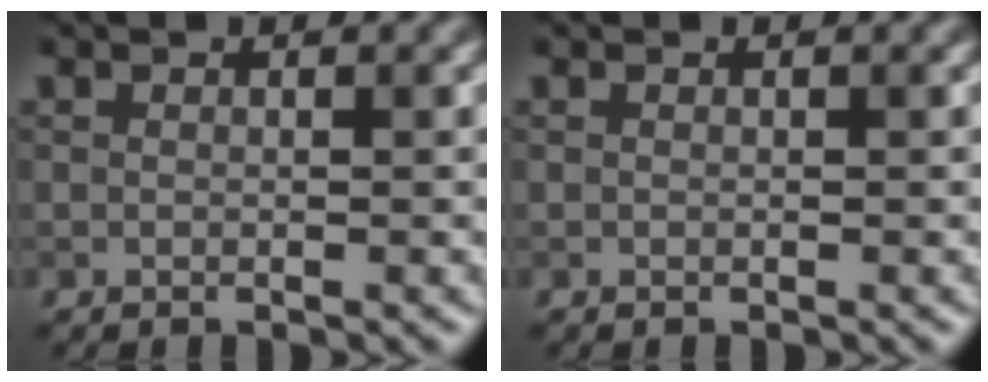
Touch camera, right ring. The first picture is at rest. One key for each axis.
{"total": 0.0}